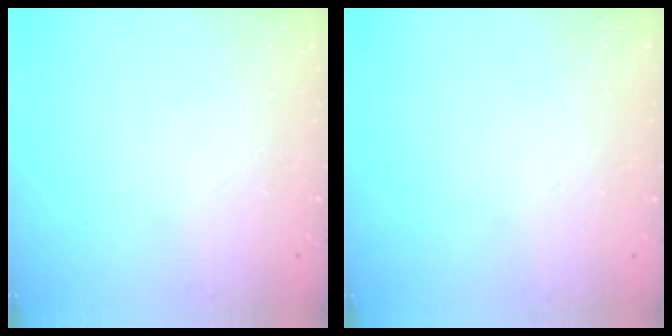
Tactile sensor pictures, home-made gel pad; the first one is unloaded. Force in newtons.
{"total": 0.0}